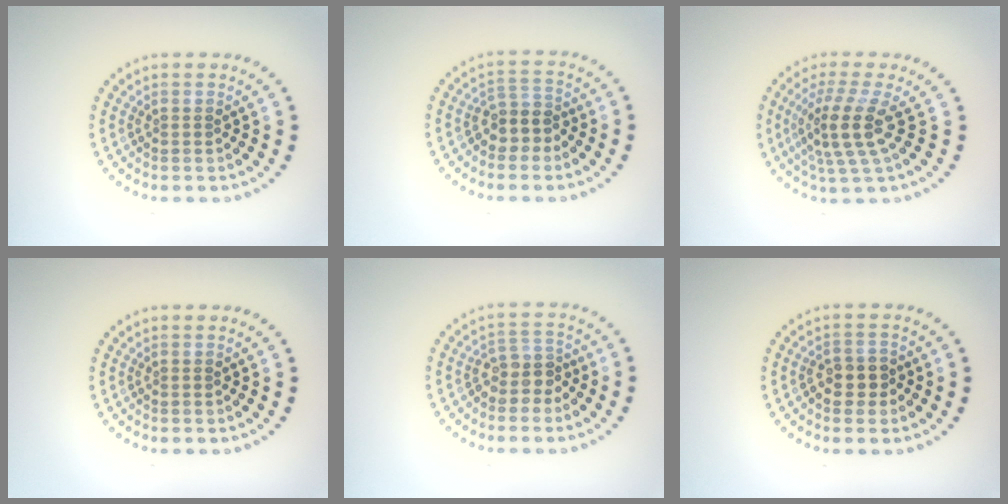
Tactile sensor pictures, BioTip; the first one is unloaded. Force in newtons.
{"total": 2.6, "press": 2.2, "slide": 1.4}
{"total": 4.1, "press": 3.2, "slide": 2.6}
{"total": 0.0}
{"total": 2.5, "press": 2.1, "slide": 1.5}
{"total": 2.4, "press": 2.3, "slide": 0.7}